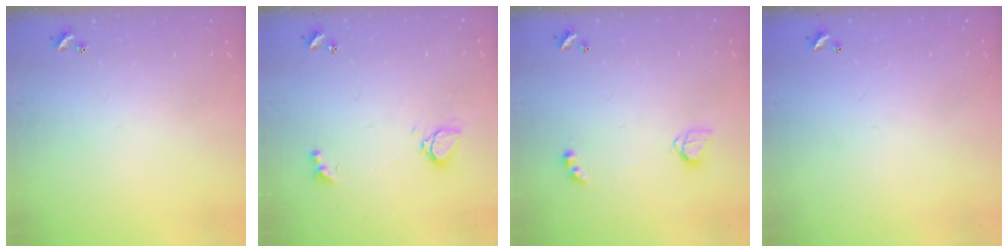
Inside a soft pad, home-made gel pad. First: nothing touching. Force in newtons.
{"total": 2.8, "press": 2.7, "slide": 0.6}
{"total": 3.6, "press": 3.5, "slide": 0.5}
{"total": 2.7, "press": 2.7, "slide": 0.1}